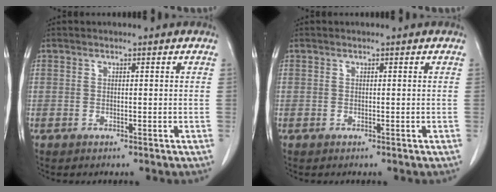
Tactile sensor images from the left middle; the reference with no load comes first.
{"total": 0.0}